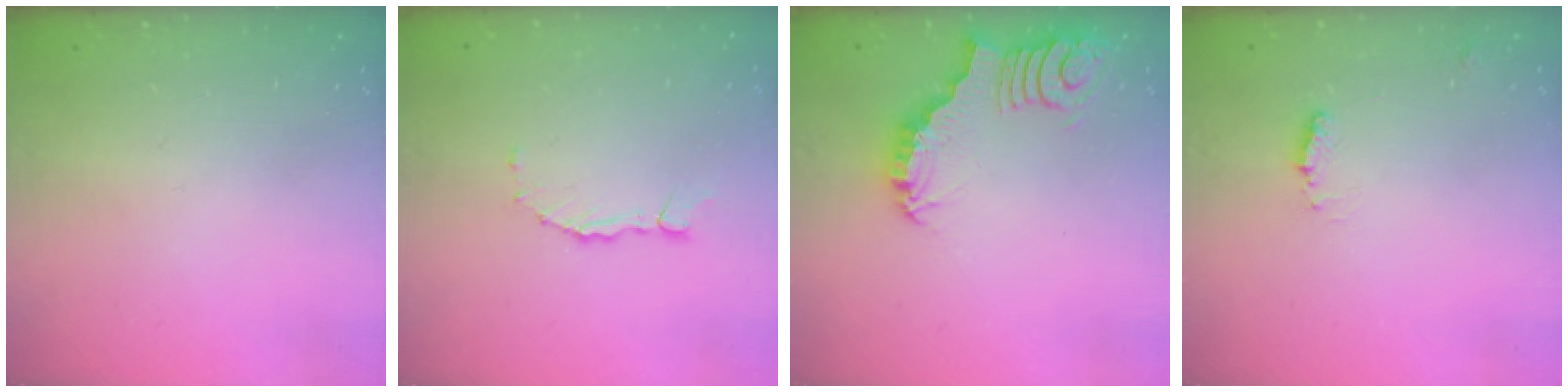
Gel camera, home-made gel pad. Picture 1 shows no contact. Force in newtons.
{"total": 2.2, "press": 2.2, "slide": 0.3}
{"total": 3.8, "press": 3.7, "slide": 0.8}
{"total": 4.6, "press": 4.6, "slide": 0.7}